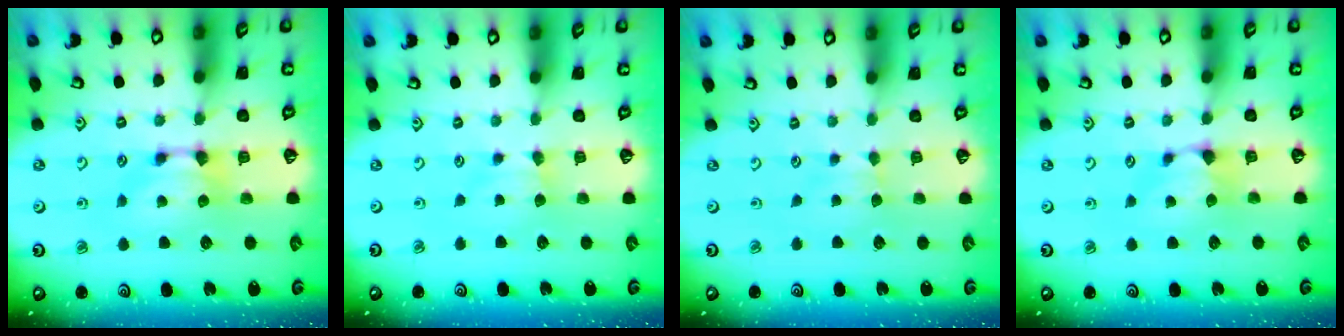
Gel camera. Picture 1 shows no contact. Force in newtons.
{"total": 1.9, "press": 1.8, "slide": 0.6}
{"total": 1.9, "press": 1.8, "slide": 0.4}
{"total": 0.6, "press": 0.3, "slide": 0.6}